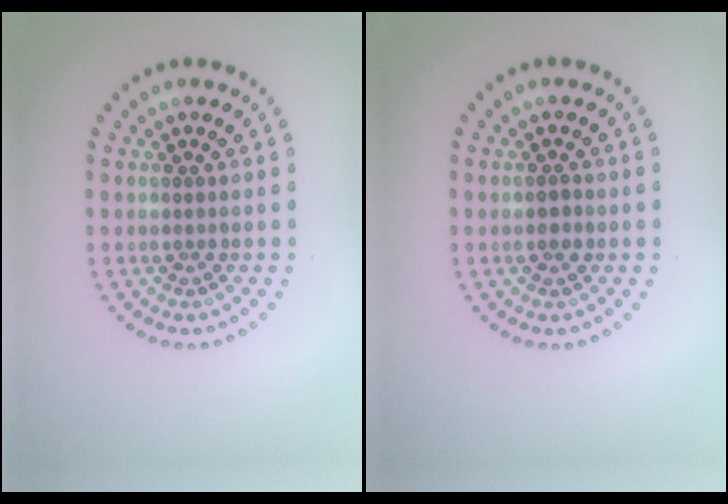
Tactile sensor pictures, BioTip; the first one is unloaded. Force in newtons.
{"total": 1.2, "press": 1.2, "slide": 0.2}